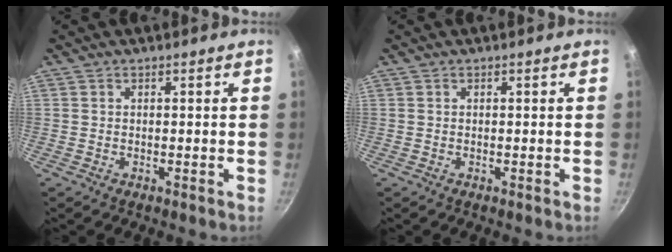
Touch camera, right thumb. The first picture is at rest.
{"total": 0.0}